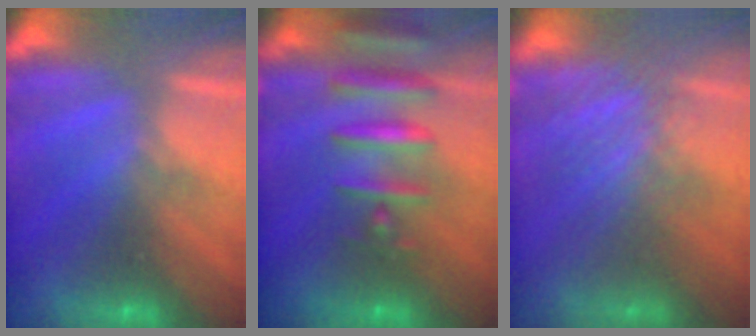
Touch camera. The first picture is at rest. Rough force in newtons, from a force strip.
{"total": 7.3}
{"total": 3.2}